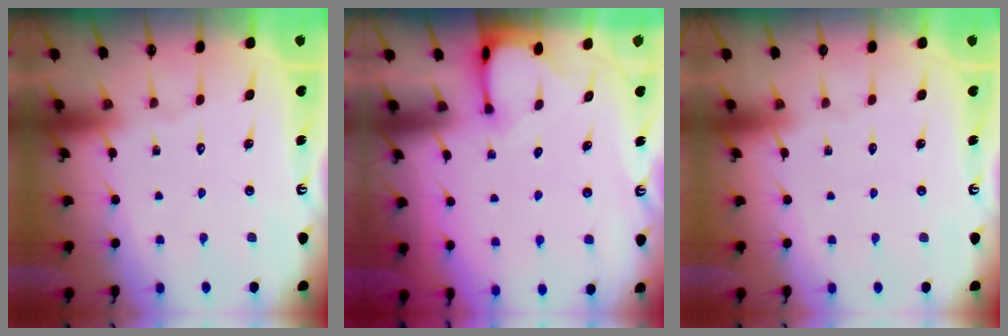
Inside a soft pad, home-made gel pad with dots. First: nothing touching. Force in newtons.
{"total": 3.0, "press": 3.0, "slide": 0.5}
{"total": 0.0}